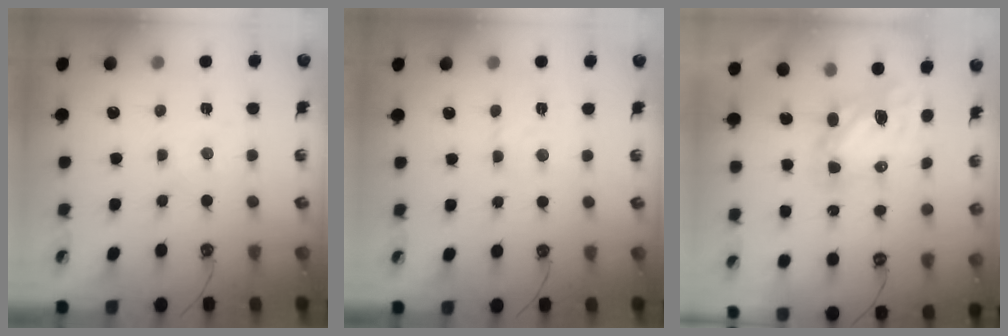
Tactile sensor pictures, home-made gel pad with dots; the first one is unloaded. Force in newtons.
{"total": 2.9, "press": 2.9, "slide": 0.4}
{"total": 7.5, "press": 7.5, "slide": 0.5}